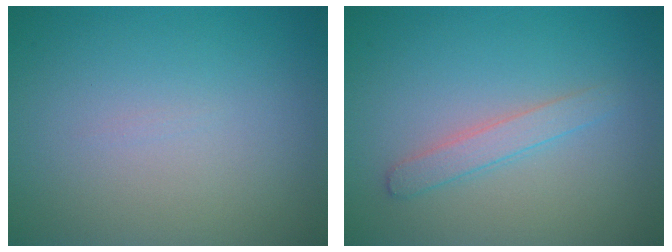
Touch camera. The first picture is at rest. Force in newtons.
{"total": 1.7, "press": 1.7, "slide": 0.1}